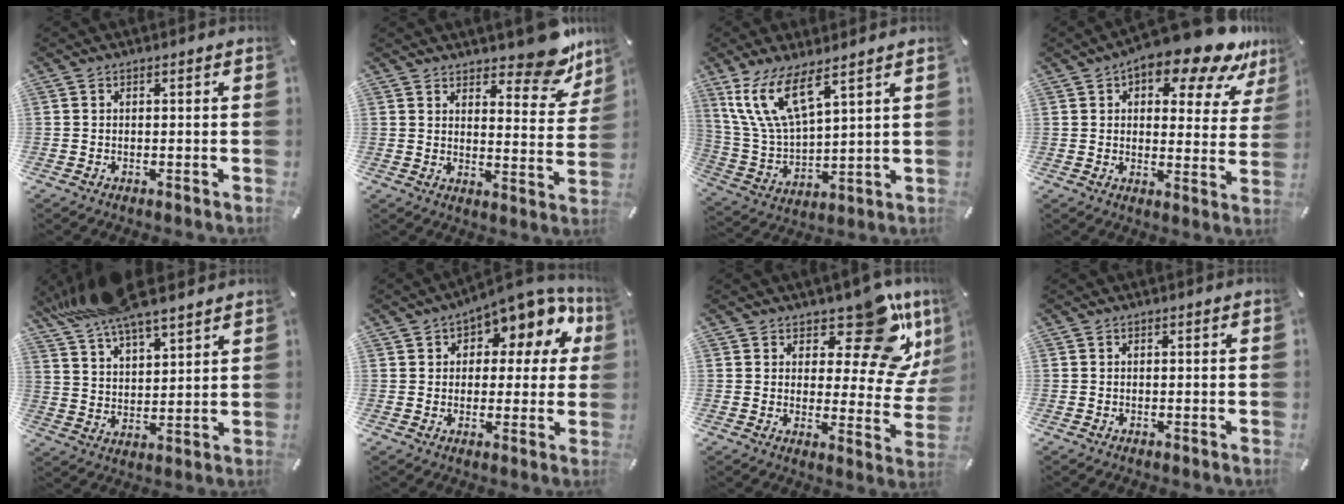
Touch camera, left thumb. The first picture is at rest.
{"total": 11.8, "force": [9.8, 4.6, 4.7], "torque": [-0.039, -0.083, 0.171]}
{"total": 14.0, "force": [9.1, 5.1, 9.3], "torque": [-0.232, -0.034, 0.161]}
{"total": 15.6, "force": [11.3, 5.5, 9.3], "torque": [-0.132, -0.073, 0.188]}
{"total": 12.5, "force": [11.1, 2.7, 5.1], "torque": [-0.125, -0.055, 0.208]}
{"total": 11.5, "force": [7.0, 6.0, 6.9], "torque": [-0.093, -0.047, 0.120]}
{"total": 17.2, "force": [11.7, 7.2, 10.4], "torque": [-0.130, -0.096, 0.196]}
{"total": 0.0}